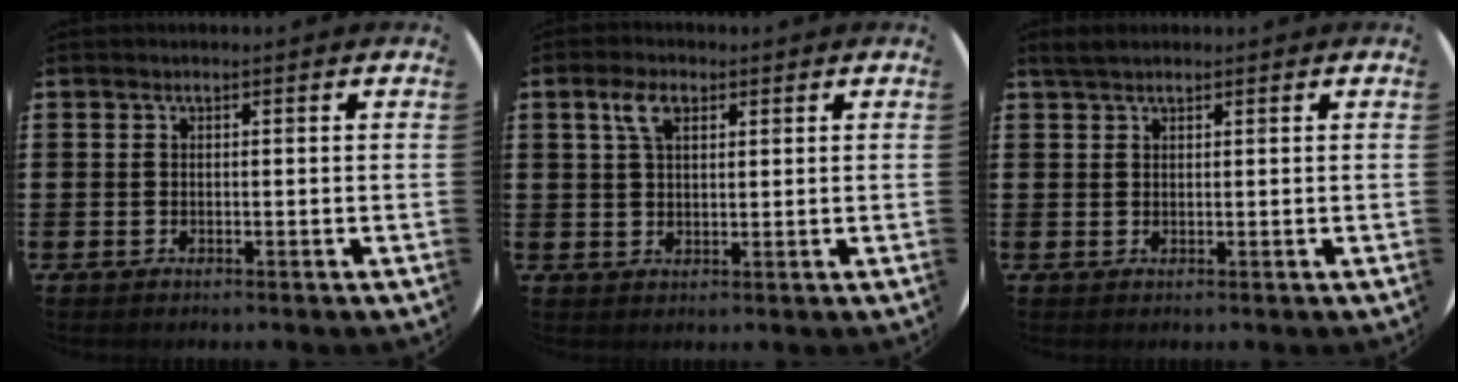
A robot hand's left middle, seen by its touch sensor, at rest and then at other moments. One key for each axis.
{"total": 3.9, "fx": 2.2, "fy": 2.0, "fz": 2.5, "tx": -0.056, "ty": 0.008, "tz": 0.040}
{"total": 1.8, "fx": 1.5, "fy": 0.4, "fz": 0.8, "tx": -0.018, "ty": 0.005, "tz": 0.028}